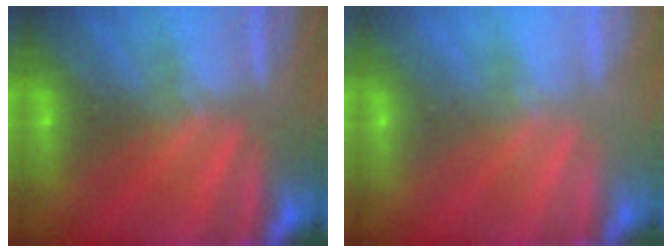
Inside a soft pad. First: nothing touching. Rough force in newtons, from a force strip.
{"total": 2.1}